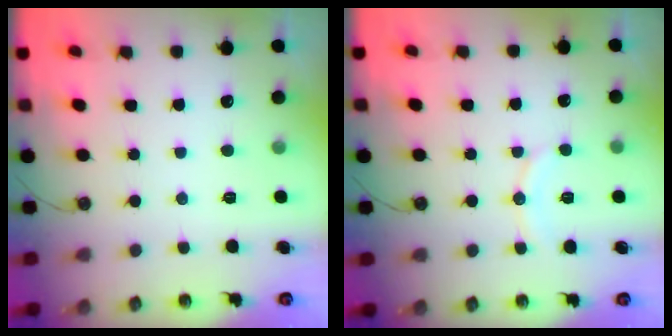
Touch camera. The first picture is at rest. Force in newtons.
{"total": 8.2, "press": 8.2, "slide": 0.8}